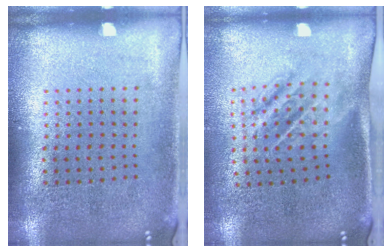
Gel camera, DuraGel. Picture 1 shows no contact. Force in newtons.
{"total": 1.7, "press": 1.1, "slide": 1.2}